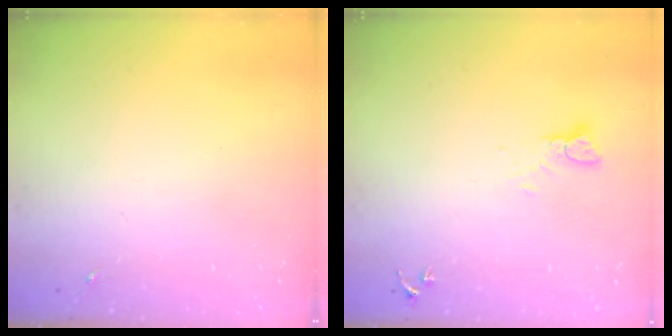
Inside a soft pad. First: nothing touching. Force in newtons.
{"total": 2.6, "press": 2.6, "slide": 0.1}